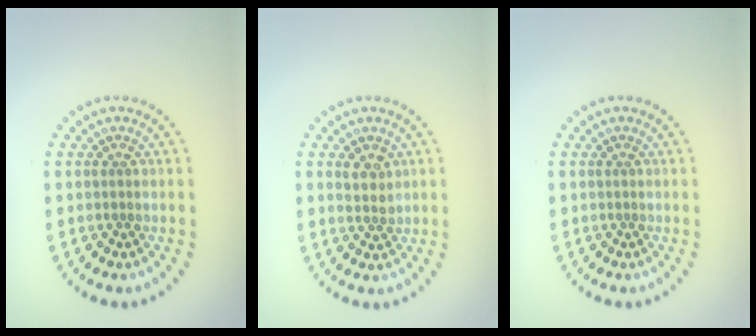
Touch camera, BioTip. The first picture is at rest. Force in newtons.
{"total": 1.9, "press": 1.7, "slide": 0.7}
{"total": 0.0}